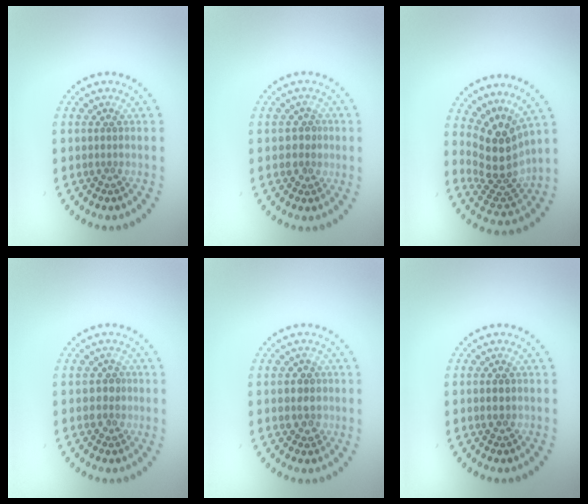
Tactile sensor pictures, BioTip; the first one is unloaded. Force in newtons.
{"total": 1.7, "press": 1.5, "slide": 0.8}
{"total": 4.7, "press": 3.5, "slide": 3.2}
{"total": 1.7, "press": 1.5, "slide": 0.8}
{"total": 2.2, "press": 2.0, "slide": 0.9}
{"total": 1.7, "press": 1.7, "slide": 0.2}